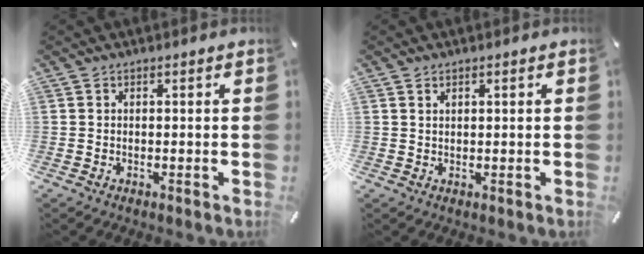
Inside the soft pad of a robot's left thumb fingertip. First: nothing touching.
{"total": 0.7, "force": [0.4, 0.3, 0.4], "torque": [-0.008, 0.001, 0.008]}